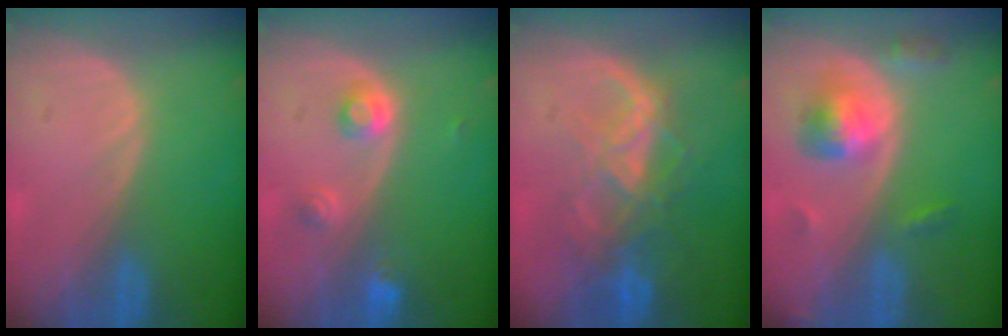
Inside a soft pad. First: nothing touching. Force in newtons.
{"total": 3.3, "press": 3.2, "slide": 0.8}
{"total": 8.9, "press": 7.5, "slide": 4.7}
{"total": 5.6, "press": 5.3, "slide": 1.8}